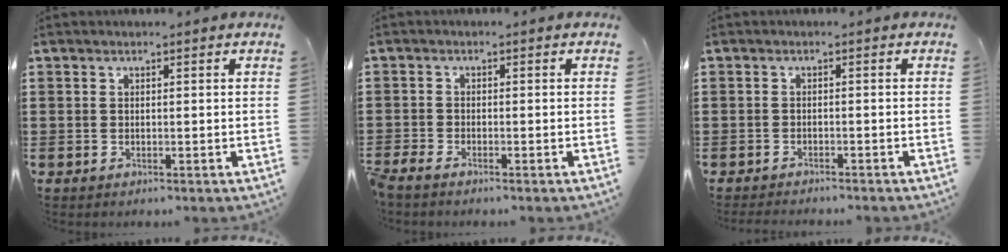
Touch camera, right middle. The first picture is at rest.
{"total": 1.5, "force": [-1.4, 0.2, 0.5], "torque": [-0.027, -0.006, -0.032]}
{"total": 1.2, "force": [-1.2, 0.0, 0.1], "torque": [-0.004, 0.001, -0.024]}